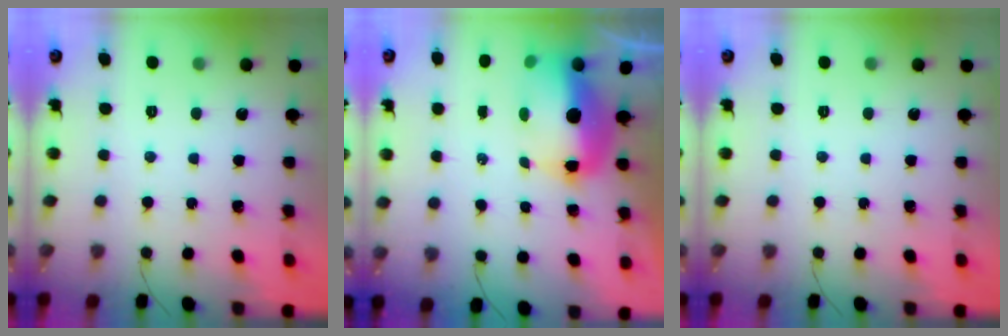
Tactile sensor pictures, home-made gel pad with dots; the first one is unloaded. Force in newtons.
{"total": 11.5, "press": 11.3, "slide": 2.2}
{"total": 0.0}